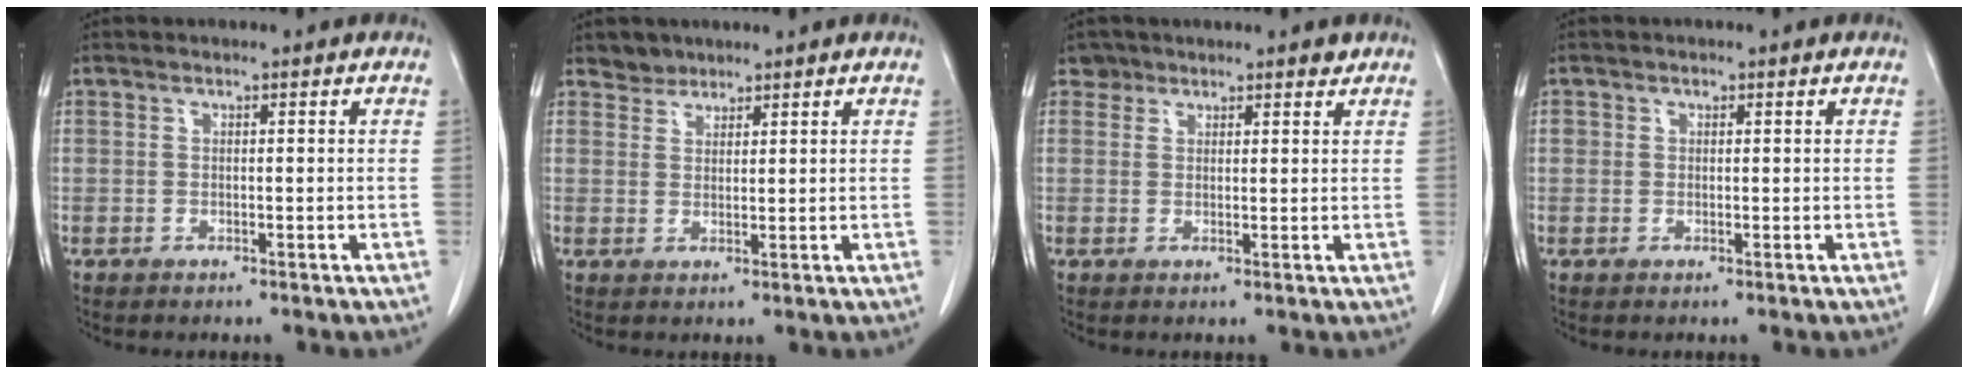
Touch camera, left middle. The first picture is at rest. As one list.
[{"total": 2.3, "force": [1.9, 1.1, -0.3], "torque": [0.005, 0.002, 0.031]}, {"total": 2.6, "force": [2.2, 1.3, -0.3], "torque": [0.011, 0.003, 0.032]}, {"total": 1.0, "force": [0.3, 1.0, 0.2], "torque": [0.002, 0.005, 0.003]}]